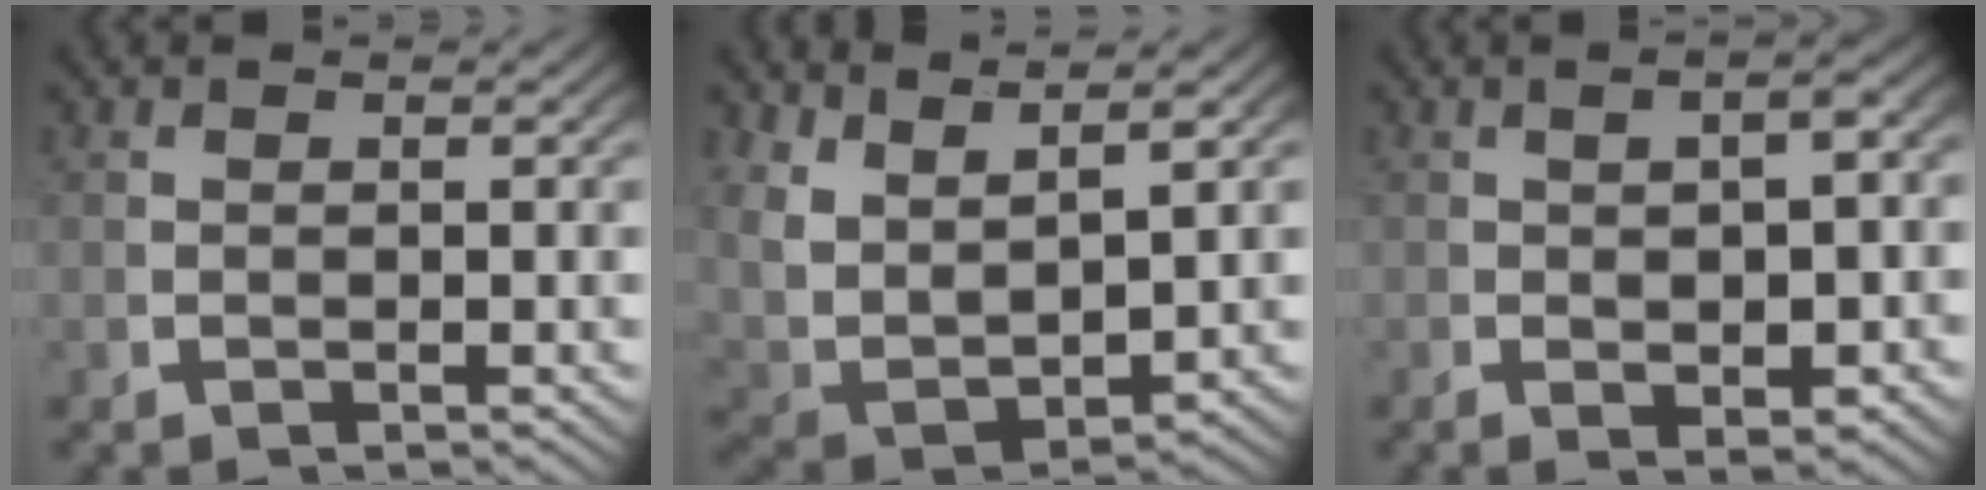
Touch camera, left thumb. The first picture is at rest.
{"total": 9.0, "force": [2.3, 6.5, 5.9], "torque": [-0.165, -0.036, 0.058]}
{"total": 4.5, "force": [0.0, 2.0, 4.1], "torque": [-0.049, 0.010, -0.001]}